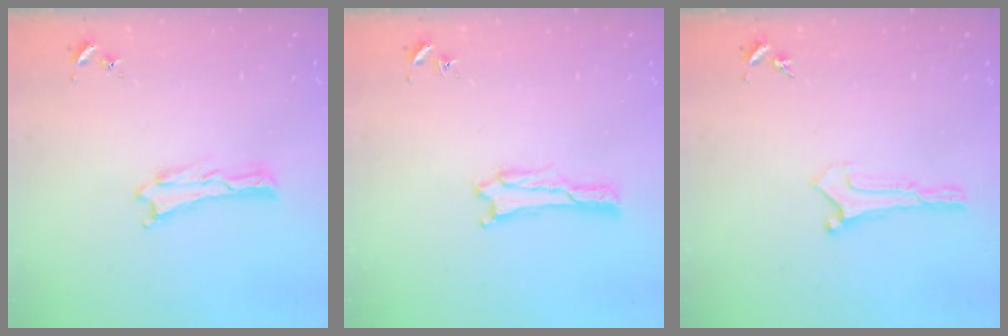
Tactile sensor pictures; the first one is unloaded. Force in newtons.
{"total": 1.9, "press": 1.9, "slide": 0.1}
{"total": 0.0}